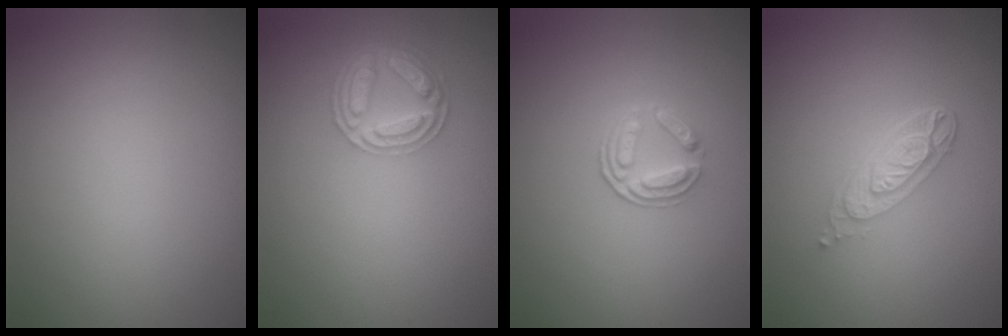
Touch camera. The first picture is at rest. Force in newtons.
{"total": 4.5, "press": 4.0, "slide": 2.1}
{"total": 2.4, "press": 1.9, "slide": 1.5}
{"total": 4.0, "press": 2.9, "slide": 2.7}